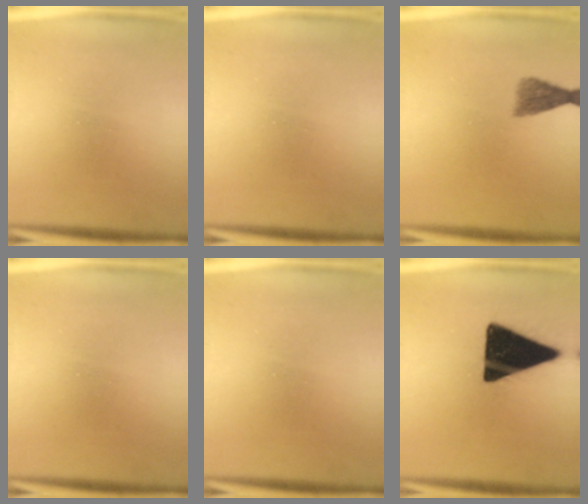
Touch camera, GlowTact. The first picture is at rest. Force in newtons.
{"total": 0.0}
{"total": 2.9}
{"total": 0.0}
{"total": 0.0}
{"total": 19.5}